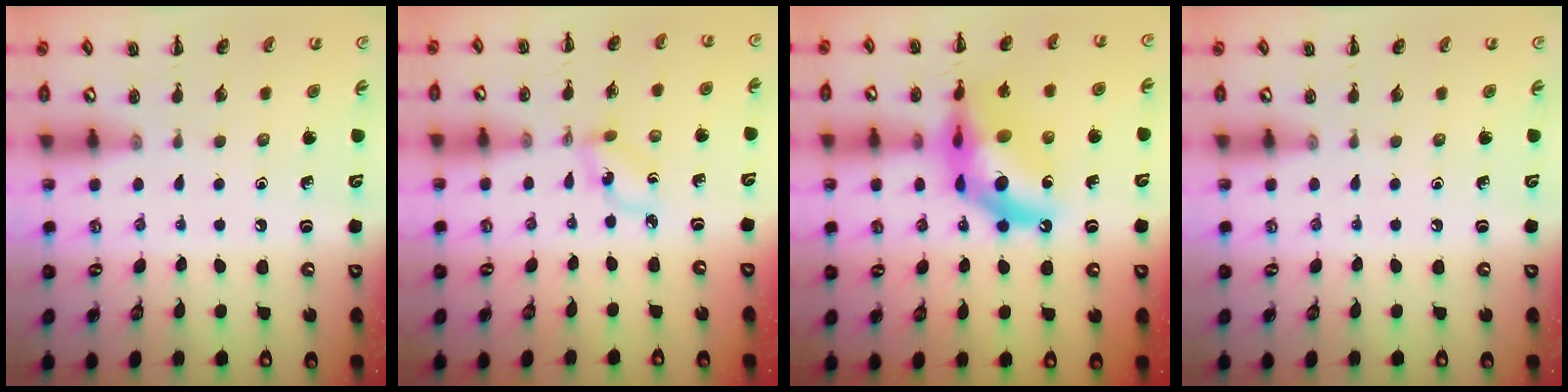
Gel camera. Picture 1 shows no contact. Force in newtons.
{"total": 1.8, "press": 1.7, "slide": 0.5}
{"total": 16.4, "press": 15.9, "slide": 4.0}
{"total": 0.0}